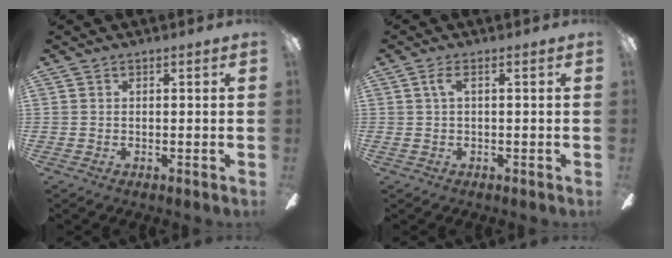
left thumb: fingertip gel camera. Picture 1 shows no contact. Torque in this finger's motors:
{"motor_torque": [0.35, 1.23, 0.36, -0.26, 0.07]}